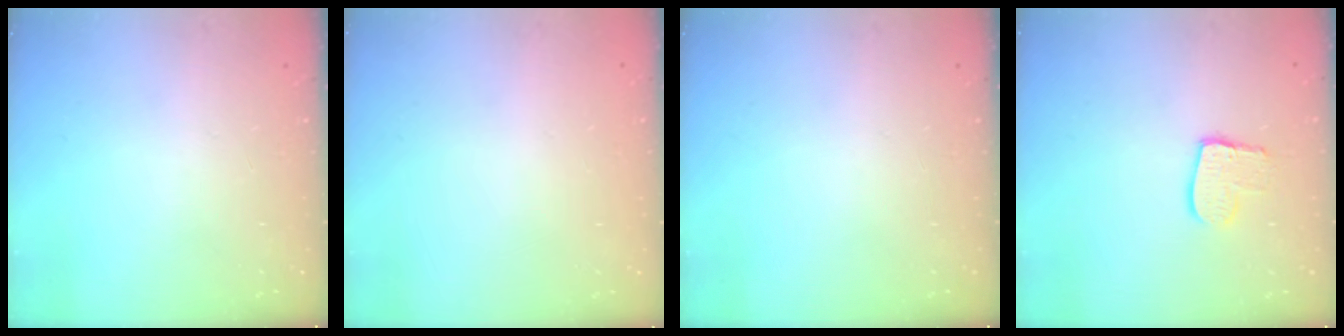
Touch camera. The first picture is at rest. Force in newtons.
{"total": 0.0}
{"total": 0.0}
{"total": 9.9, "press": 9.9, "slide": 0.8}